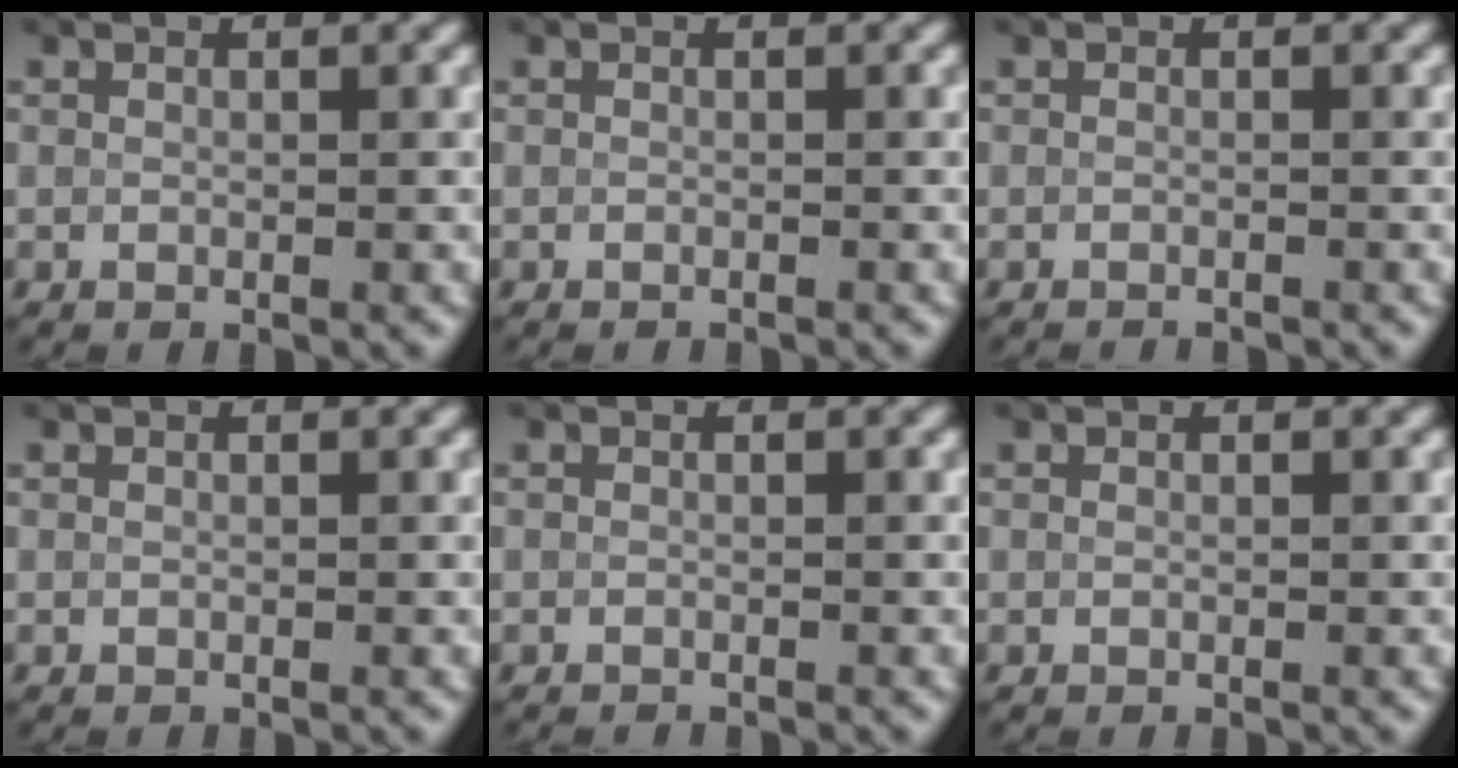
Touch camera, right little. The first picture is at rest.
{"total": 0.7, "force": [-0.6, 0.1, 0.2], "torque": [0.003, -0.003, -0.010]}
{"total": 1.2, "force": [-1.1, 0.2, 0.3], "torque": [0.007, -0.006, -0.017]}
{"total": 0.0}
{"total": 0.7, "force": [-0.7, 0.1, 0.2], "torque": [0.004, -0.005, -0.012]}
{"total": 0.0}